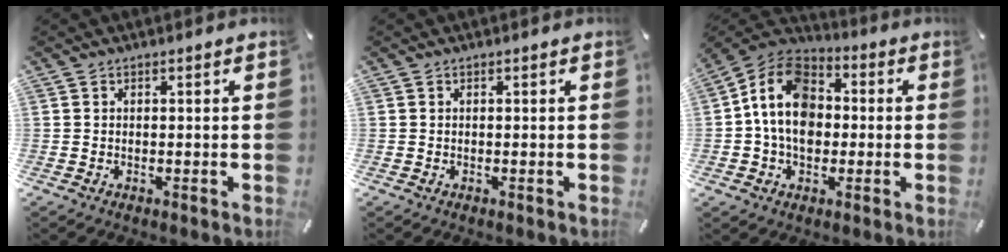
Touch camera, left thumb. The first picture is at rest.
{"total": 0.0}
{"total": 12.9, "force": [-1.2, 10.1, 7.9], "torque": [-0.163, 0.020, -0.026]}